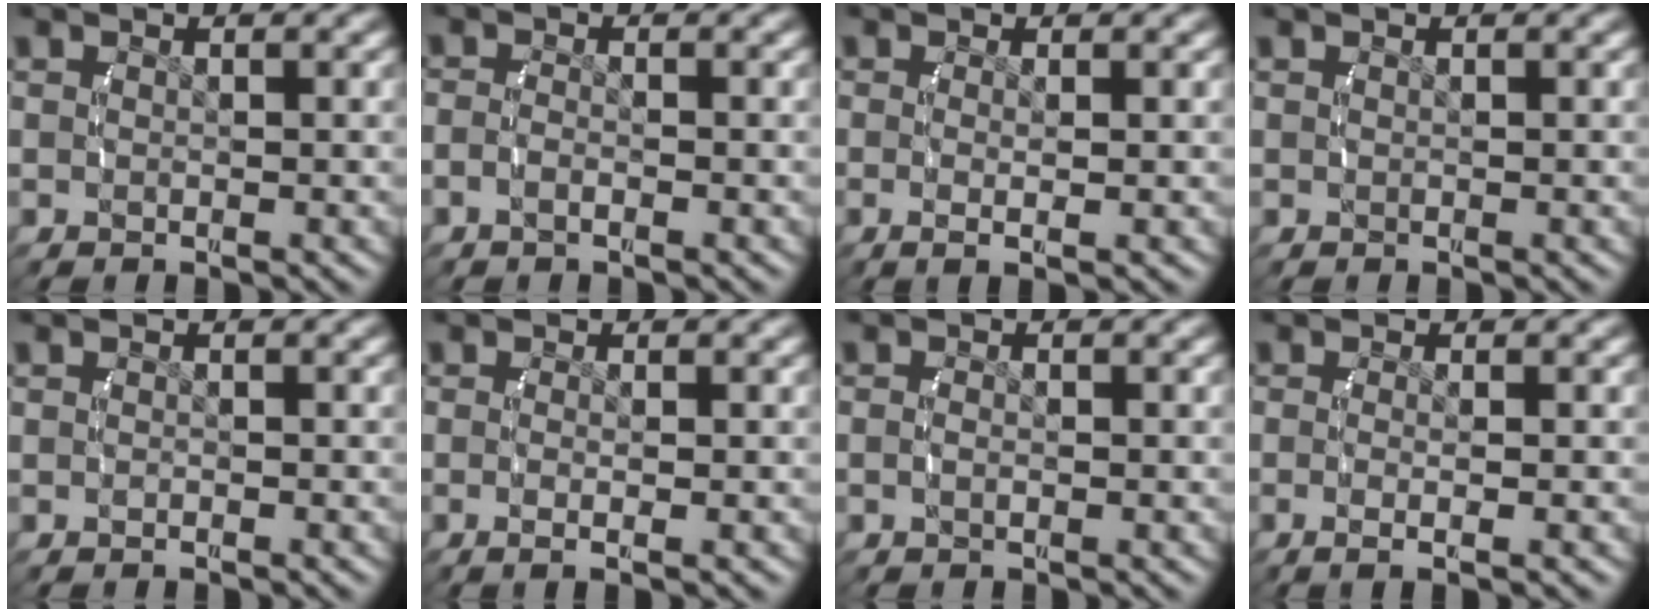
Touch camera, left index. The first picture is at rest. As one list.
[{"total": 1.7, "force": [-1.1, 0.7, 1.1], "torque": [-0.035, -0.004, -0.021]}, {"total": 1.9, "force": [-0.7, 0.3, 1.7], "torque": [-0.048, -0.014, -0.004]}, {"total": 0.0}, {"total": 0.6, "force": [-0.6, -0.1, 0.2], "torque": [-0.007, -0.002, -0.009]}, {"total": 1.9, "force": [-0.9, 0.3, 1.6], "torque": [-0.044, -0.010, -0.011]}, {"total": 1.2, "force": [-0.5, 0.6, 0.9], "torque": [-0.031, -0.006, -0.010]}, {"total": 2.4, "force": [-1.2, 0.4, 2.0], "torque": [-0.053, -0.011, -0.014]}]